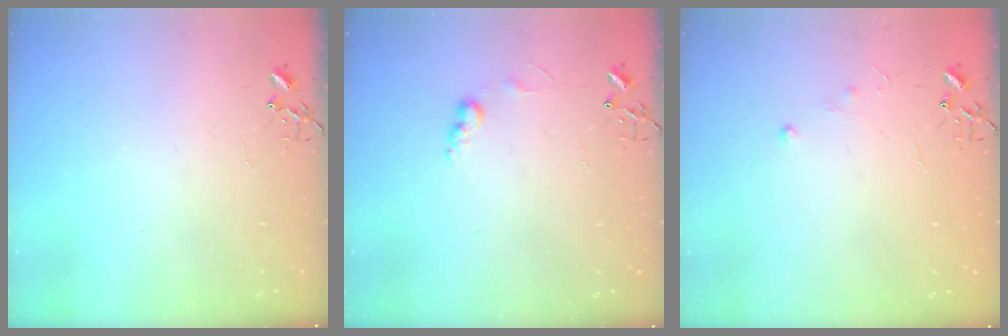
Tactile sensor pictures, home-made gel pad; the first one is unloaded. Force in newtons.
{"total": 6.6, "press": 6.5, "slide": 0.4}
{"total": 4.0, "press": 4.0, "slide": 0.5}